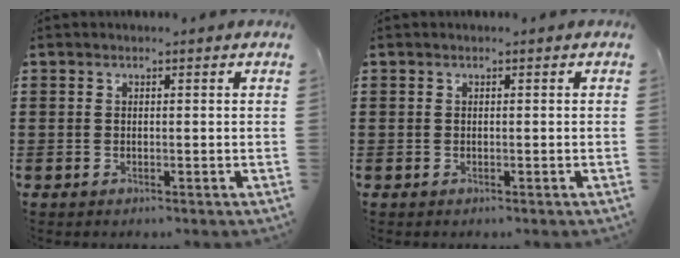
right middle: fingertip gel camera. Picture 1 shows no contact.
{"total": 0.0}